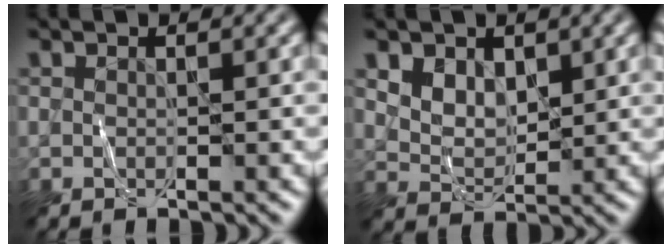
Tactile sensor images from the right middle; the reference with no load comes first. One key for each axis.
{"total": 3.7, "fx": 1.9, "fy": 2.5, "fz": 1.9, "tx": -0.045, "ty": -0.007, "tz": 0.043}